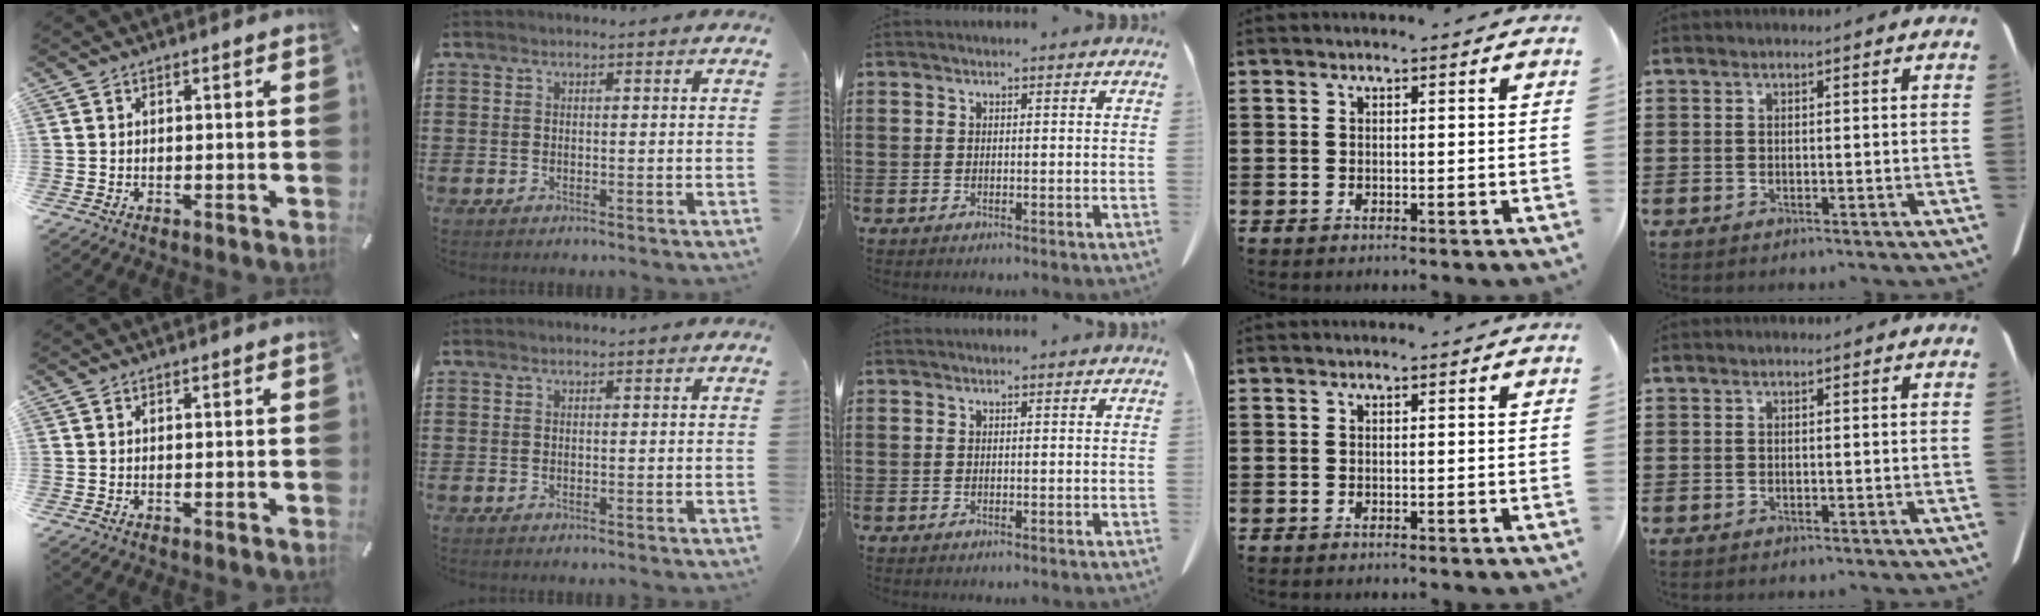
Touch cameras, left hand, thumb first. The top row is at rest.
{}